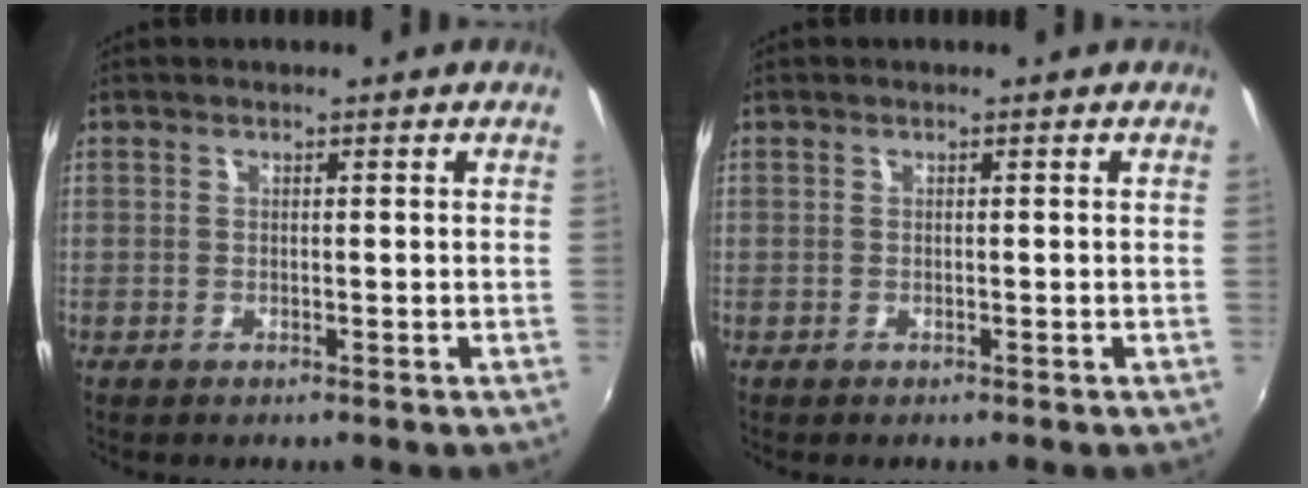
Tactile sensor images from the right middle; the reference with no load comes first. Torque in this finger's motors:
{"motor_torque": [0.07, -0.11, -0.02, 0.00]}